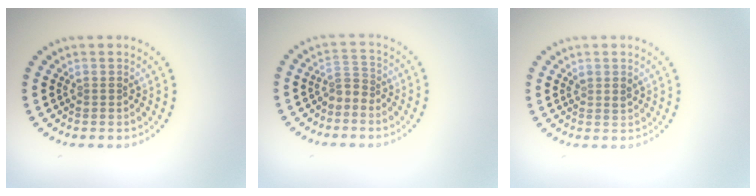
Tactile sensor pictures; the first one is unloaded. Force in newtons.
{"total": 1.7, "press": 1.2, "slide": 1.2}
{"total": 0.9, "press": 0.9, "slide": 0.3}